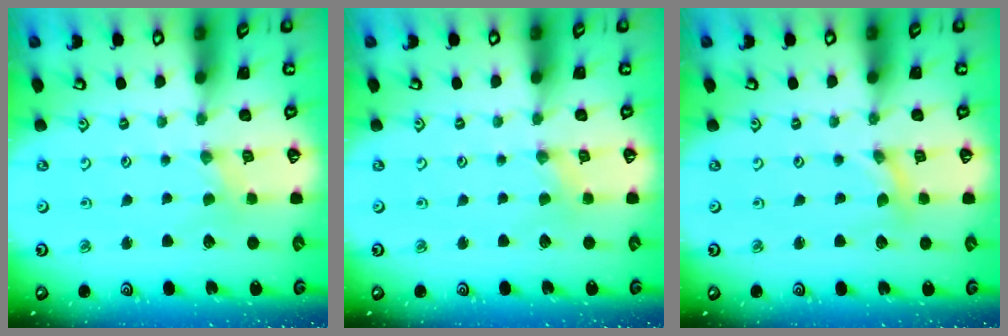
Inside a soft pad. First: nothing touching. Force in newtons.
{"total": 0.7, "press": 0.7, "slide": 0.2}
{"total": 0.0}